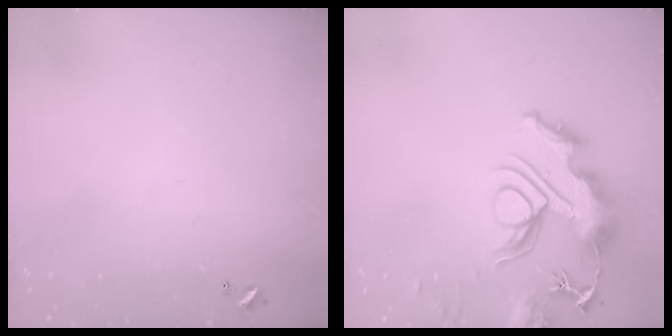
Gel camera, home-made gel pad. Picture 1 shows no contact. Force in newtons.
{"total": 13.9, "press": 13.8, "slide": 1.5}